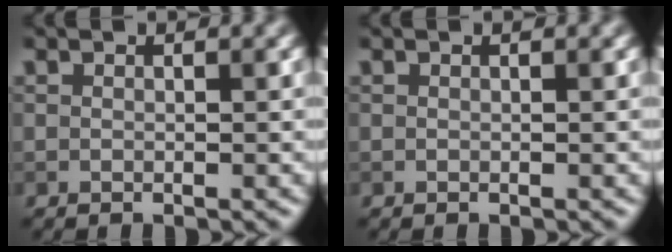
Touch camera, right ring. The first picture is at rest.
{"total": 0.0}